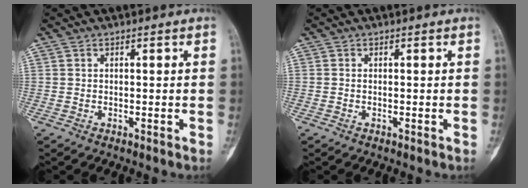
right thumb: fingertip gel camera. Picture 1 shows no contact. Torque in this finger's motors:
{"motor_torque": [-0.03, -0.24, -0.03, 0.06, -0.02]}